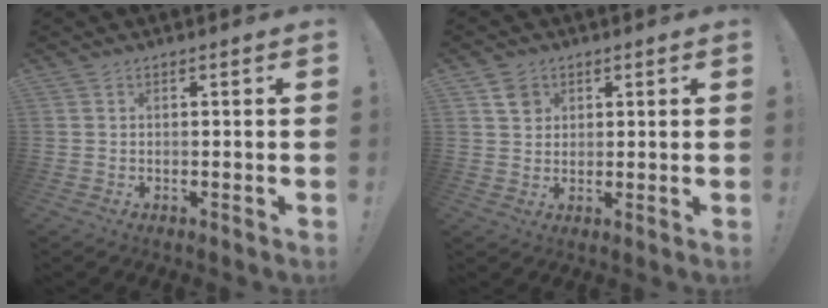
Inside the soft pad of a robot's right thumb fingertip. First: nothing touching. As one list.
[{"total": 4.3, "force": [2.2, 3.5, 1.0], "torque": [0.002, -0.011, 0.038]}]